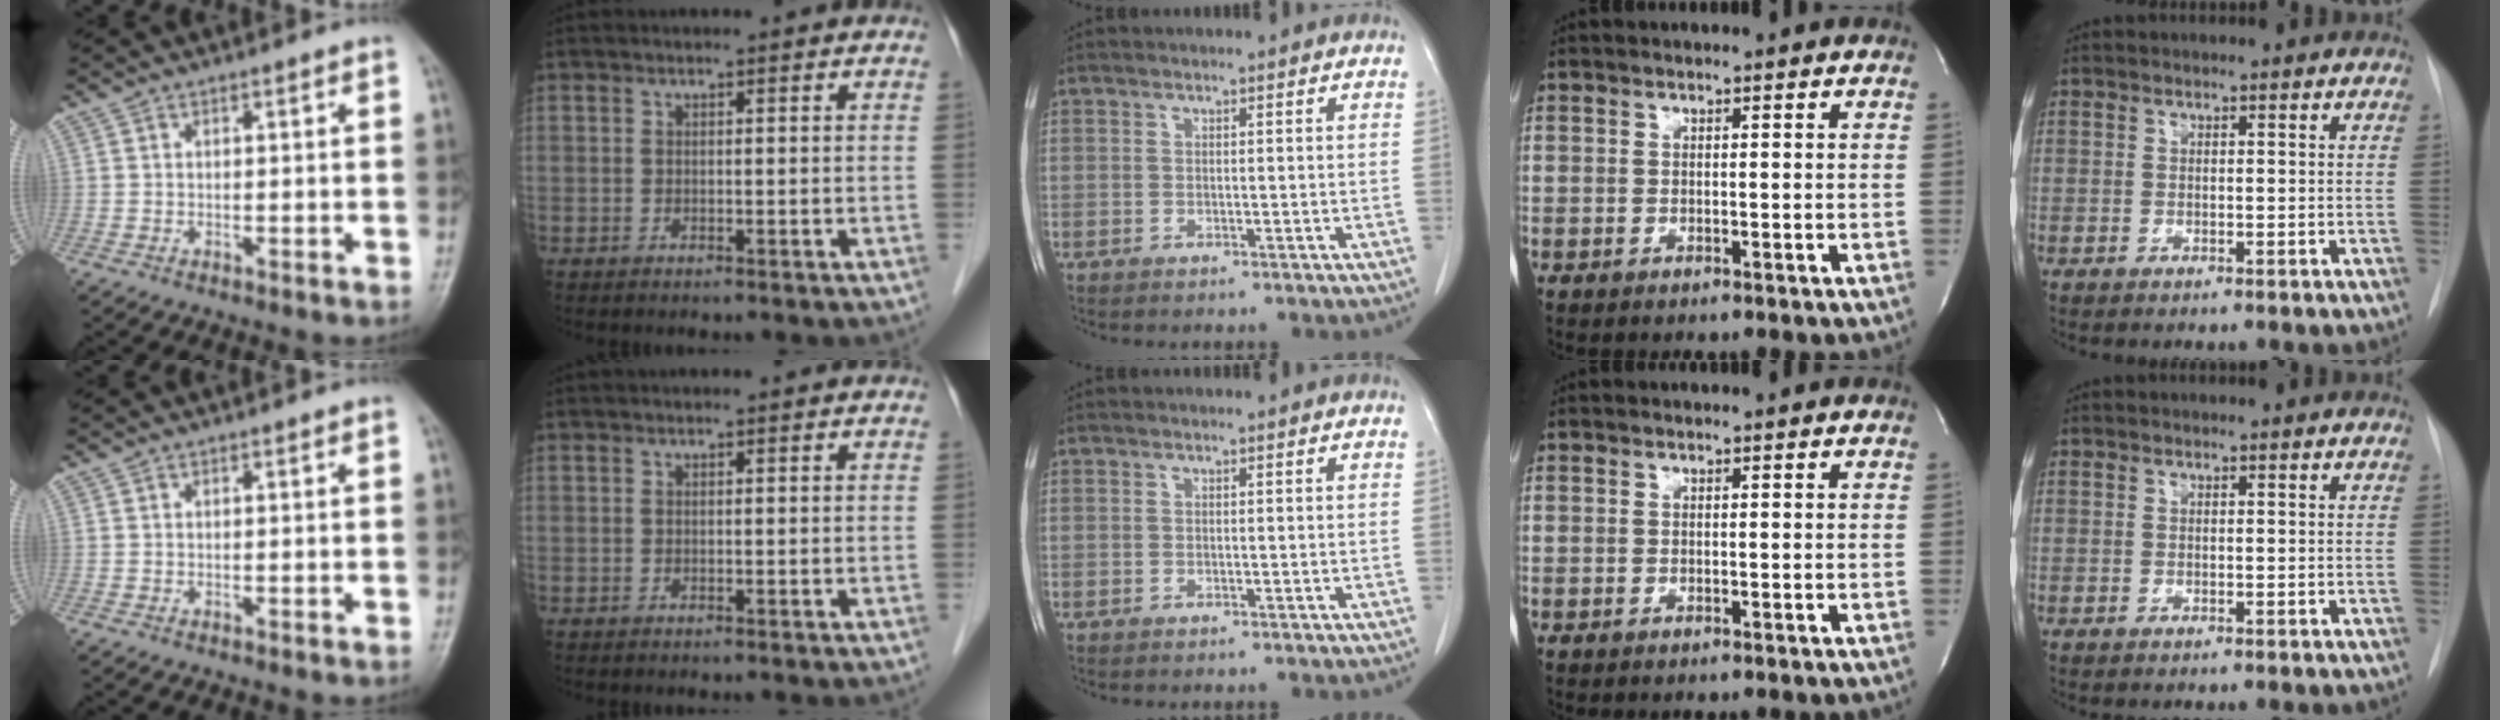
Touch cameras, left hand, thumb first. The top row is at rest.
{}